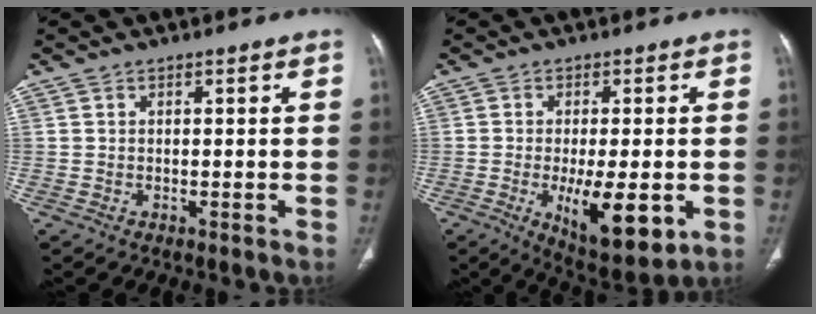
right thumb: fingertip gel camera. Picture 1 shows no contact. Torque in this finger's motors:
{"motor_torque": [1.65, 1.45, 0.28, -0.22, 0.41]}